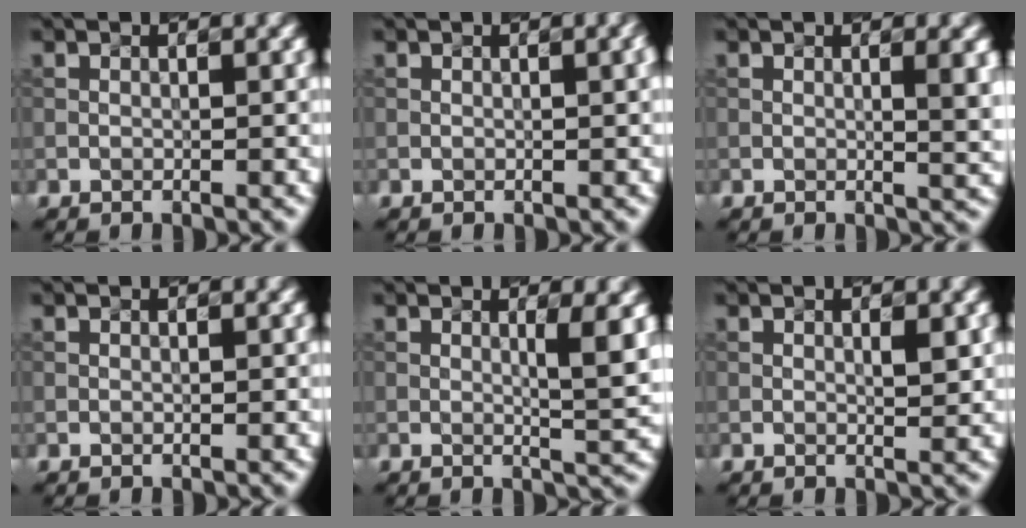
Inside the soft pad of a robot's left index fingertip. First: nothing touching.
{"total": 2.1, "force": [0.4, 0.7, 1.9], "torque": [-0.015, 0.008, 0.003]}
{"total": 3.3, "force": [0.6, 1.0, 3.1], "torque": [-0.030, 0.003, 0.012]}
{"total": 0.0}
{"total": 3.4, "force": [0.6, 0.6, 3.3], "torque": [-0.044, -0.005, 0.016]}
{"total": 1.1, "force": [0.2, 0.1, 1.0], "torque": [-0.018, 0.000, 0.010]}